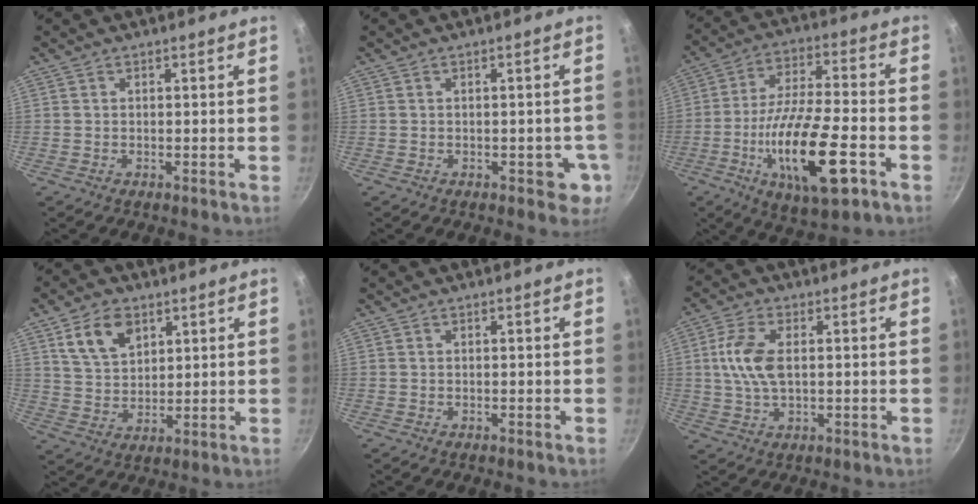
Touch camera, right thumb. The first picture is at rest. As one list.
[{"total": 4.5, "force": [-1.3, 2.6, 3.4], "torque": [-0.015, 0.004, -0.015]}, {"total": 19.6, "force": [-7.1, 6.2, 17.2], "torque": [-0.302, 0.019, -0.124]}, {"total": 9.2, "force": [4.5, 5.8, 5.4], "torque": [-0.078, -0.015, 0.090]}, {"total": 0.0}, {"total": 8.4, "force": [1.0, 4.5, 7.0], "torque": [-0.139, 0.009, 0.015]}]